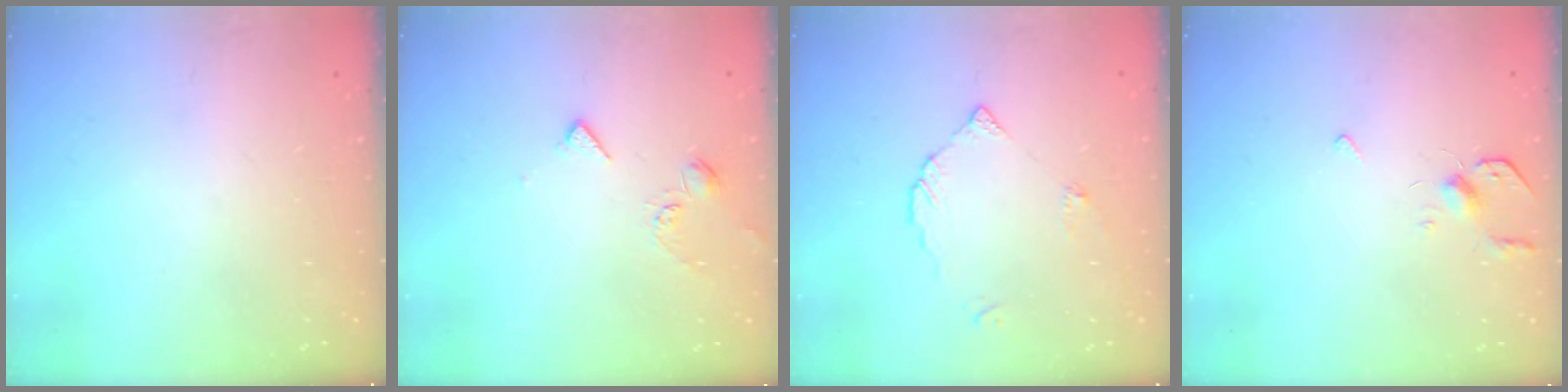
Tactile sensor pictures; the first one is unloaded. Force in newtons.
{"total": 3.9, "press": 3.9, "slide": 0.6}
{"total": 3.5, "press": 3.5, "slide": 0.3}
{"total": 3.5, "press": 3.4, "slide": 0.7}